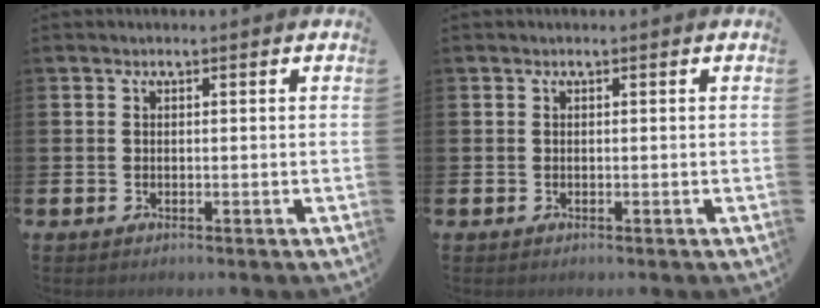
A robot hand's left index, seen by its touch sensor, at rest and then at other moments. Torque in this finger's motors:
{"motor_torque": [0.00, 0.00, 0.00, 0.00]}